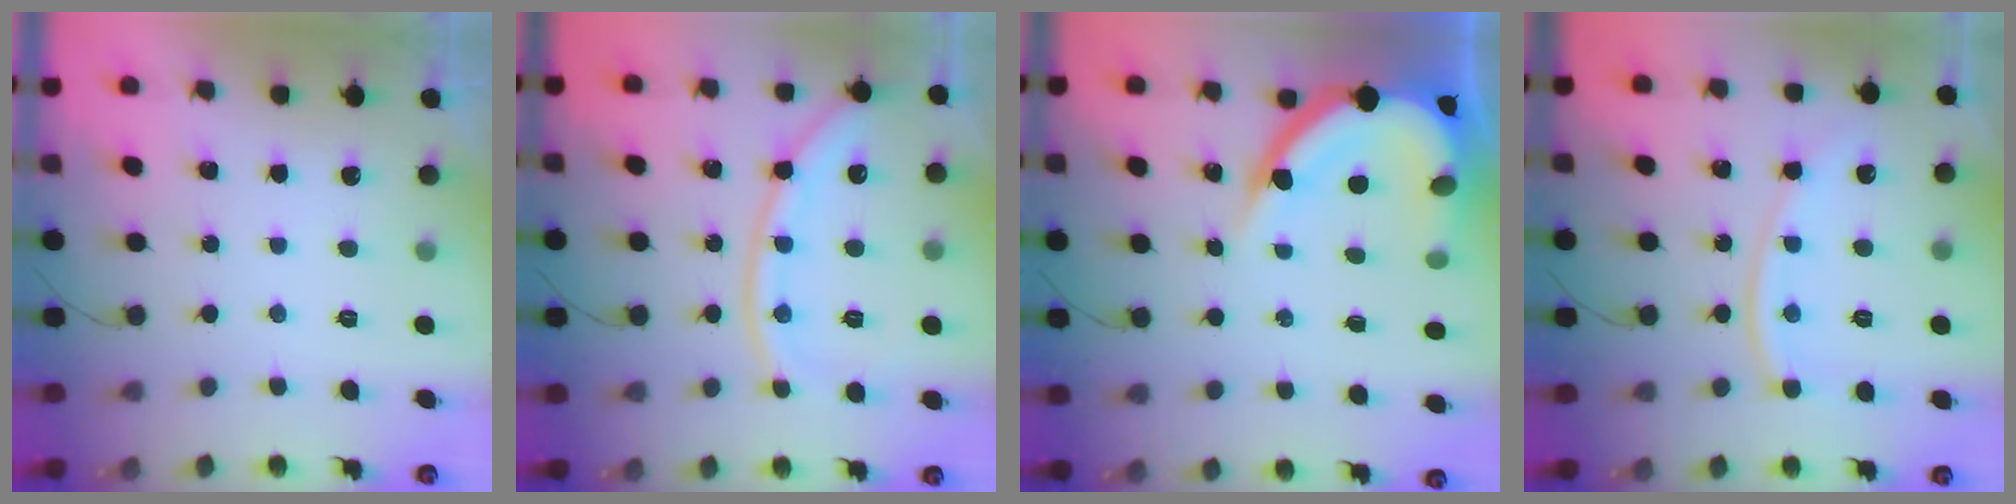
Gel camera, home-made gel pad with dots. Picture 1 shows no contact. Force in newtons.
{"total": 12.0, "press": 11.9, "slide": 1.5}
{"total": 15.6, "press": 15.5, "slide": 1.5}
{"total": 10.7, "press": 10.6, "slide": 1.3}